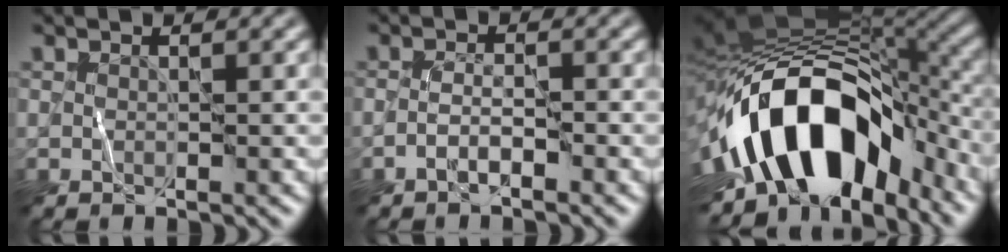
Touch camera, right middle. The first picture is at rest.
{"total": 1.2, "force": [-1.0, 0.1, 0.8], "torque": [-0.015, 0.005, -0.023]}
{"total": 15.0, "force": [-5.0, 9.0, 10.9], "torque": [-0.178, 0.007, -0.085]}